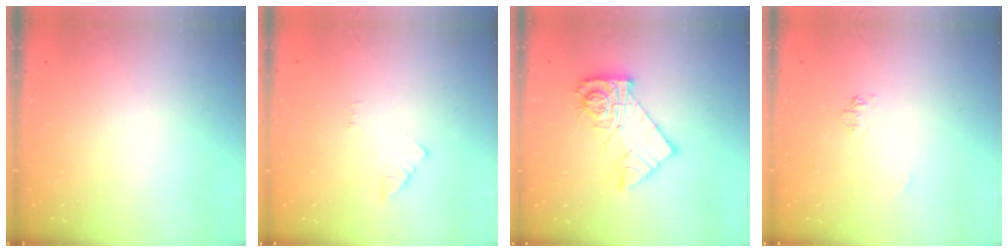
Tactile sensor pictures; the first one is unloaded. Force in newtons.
{"total": 1.5, "press": 1.5, "slide": 0.3}
{"total": 14.6, "press": 14.6, "slide": 1.4}
{"total": 5.5, "press": 5.5, "slide": 0.7}